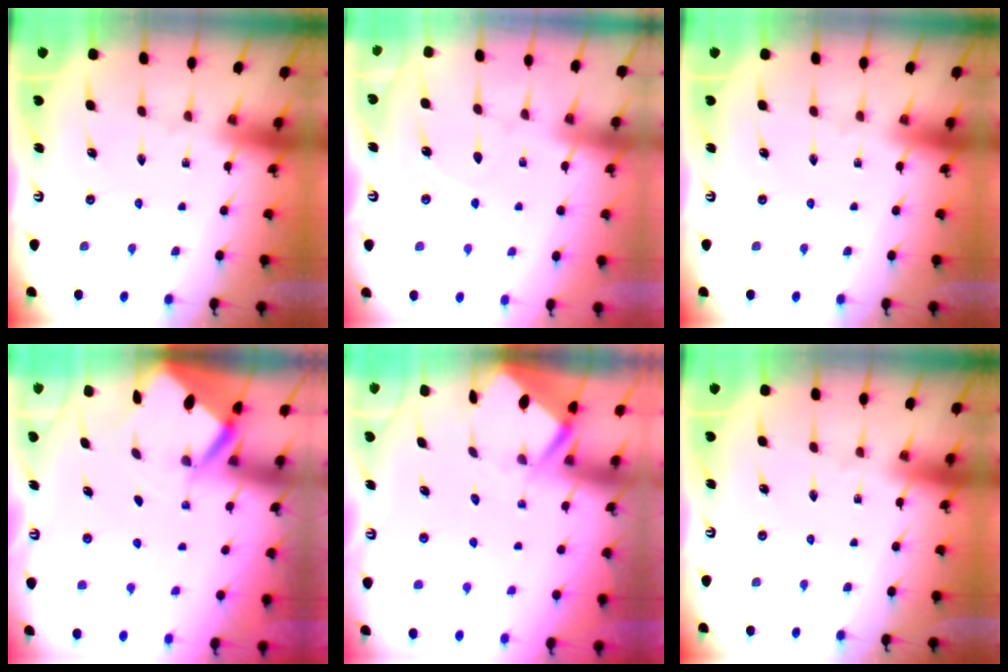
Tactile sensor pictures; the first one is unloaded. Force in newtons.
{"total": 5.5, "press": 5.4, "slide": 0.5}
{"total": 0.0}
{"total": 3.6, "press": 3.6, "slide": 0.2}
{"total": 3.3, "press": 3.3, "slide": 0.3}
{"total": 0.0}